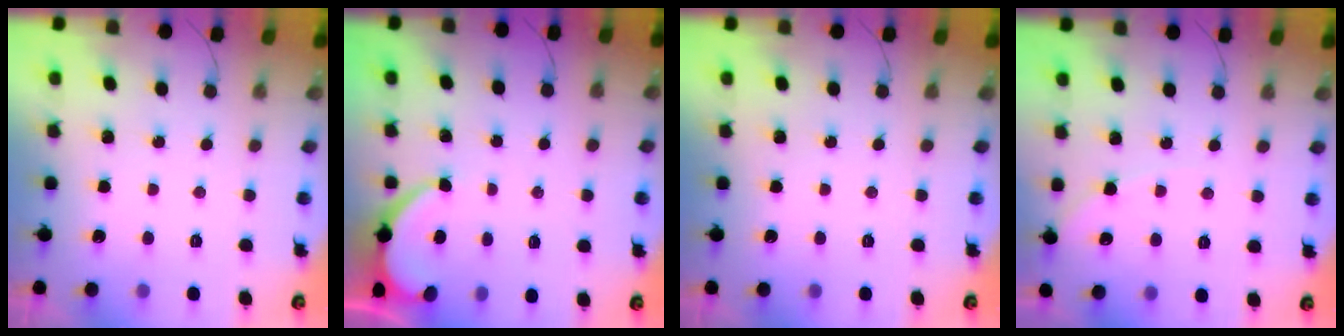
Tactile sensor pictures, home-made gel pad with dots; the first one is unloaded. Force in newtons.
{"total": 4.3, "press": 4.2, "slide": 0.4}
{"total": 0.0}
{"total": 6.2, "press": 6.2, "slide": 0.5}